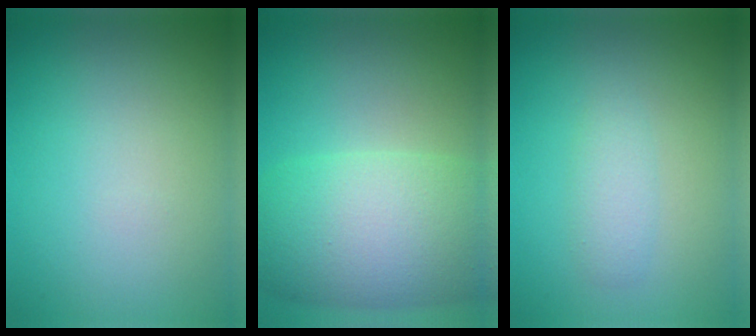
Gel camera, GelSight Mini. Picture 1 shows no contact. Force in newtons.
{"total": 10.7, "press": 10.7, "slide": 0.7}
{"total": 1.7, "press": 1.7, "slide": 0.1}